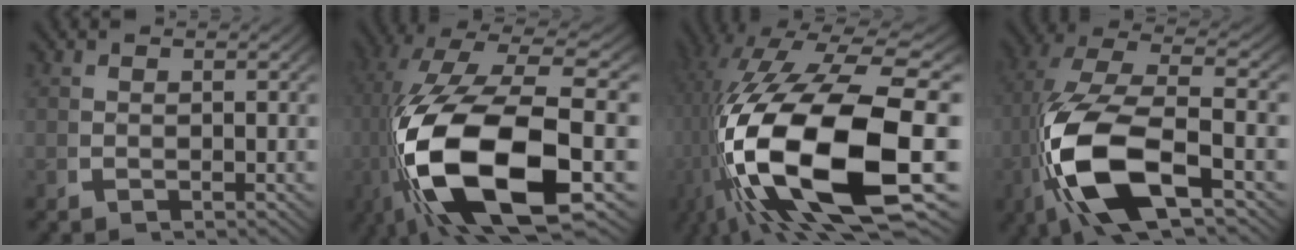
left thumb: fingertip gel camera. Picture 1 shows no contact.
{"total": 20.2, "force": [-2.5, 10.2, 17.2], "torque": [-0.404, -0.059, 0.005]}
{"total": 25.3, "force": [-1.7, 13.1, 21.6], "torque": [-0.459, -0.071, 0.028]}
{"total": 14.3, "force": [-1.6, 7.5, 12.1], "torque": [-0.301, -0.041, 0.003]}